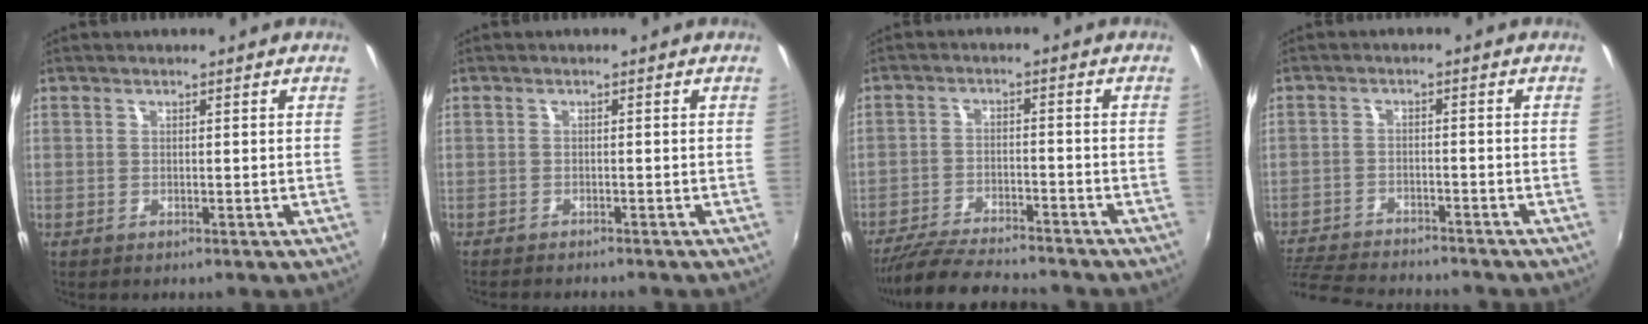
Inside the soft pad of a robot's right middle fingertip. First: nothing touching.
{"total": 3.3, "force": [-3.1, 0.4, 1.2], "torque": [-0.028, -0.016, -0.050]}
{"total": 13.7, "force": [-12.2, 2.4, 5.7], "torque": [-0.132, -0.017, -0.200]}
{"total": 13.4, "force": [-12.1, 2.8, 5.1], "torque": [-0.127, -0.019, -0.195]}